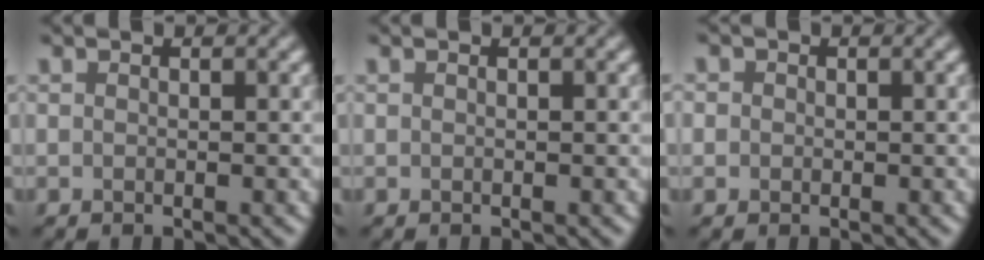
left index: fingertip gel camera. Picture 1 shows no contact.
{"total": 0.0}
{"total": 1.5, "force": [0.5, 1.3, 0.5], "torque": [-0.002, 0.010, -0.007]}